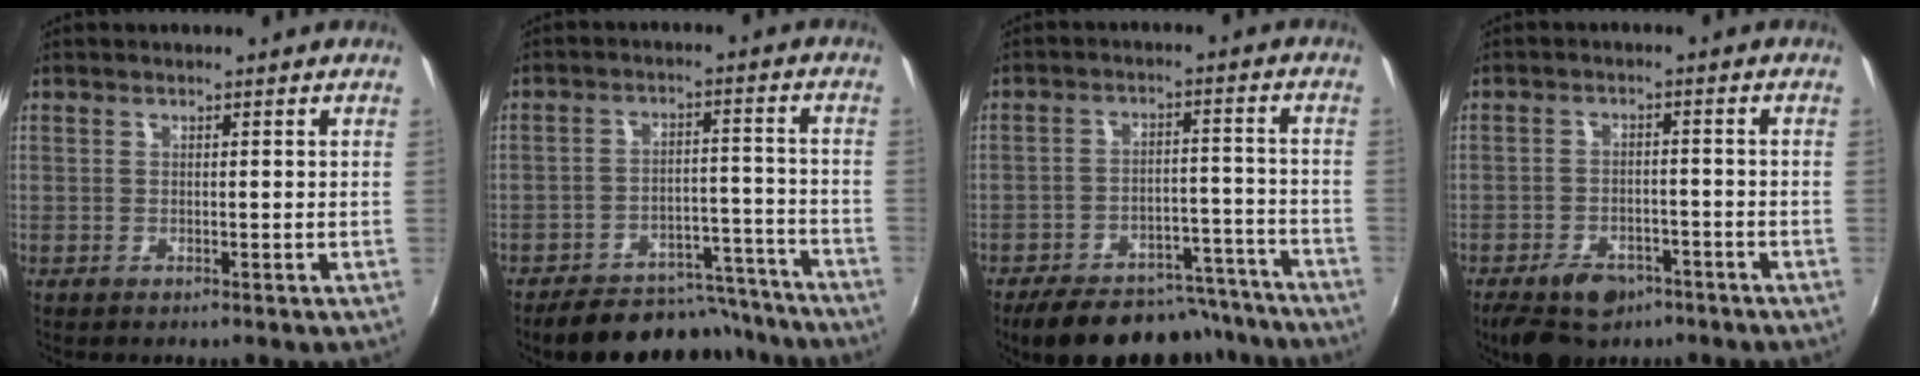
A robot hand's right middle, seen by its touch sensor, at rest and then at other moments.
{"total": 14.9, "force": [-13.4, 5.2, 4.2], "torque": [-0.082, 0.037, -0.167]}
{"total": 17.4, "force": [-14.9, 6.3, 6.2], "torque": [-0.114, 0.032, -0.187]}
{"total": 9.1, "force": [-6.1, 5.3, 4.1], "torque": [-0.094, 0.000, -0.083]}